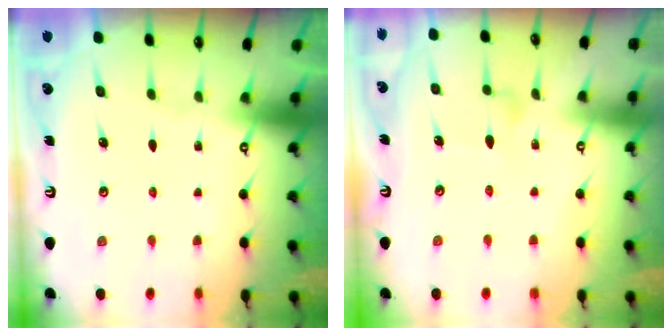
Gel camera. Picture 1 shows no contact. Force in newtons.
{"total": 7.1, "press": 7.1, "slide": 0.3}